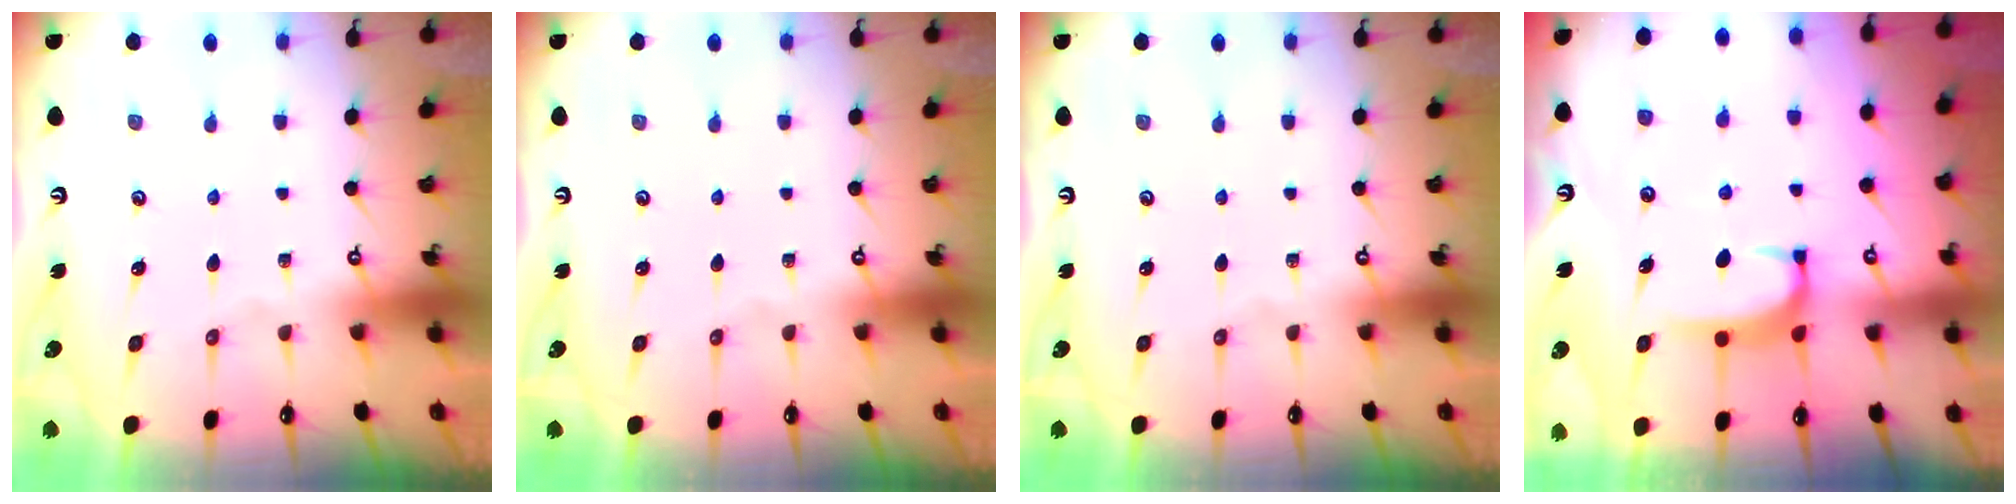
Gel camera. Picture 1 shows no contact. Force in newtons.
{"total": 0.0}
{"total": 0.0}
{"total": 1.9, "press": 1.9, "slide": 0.5}